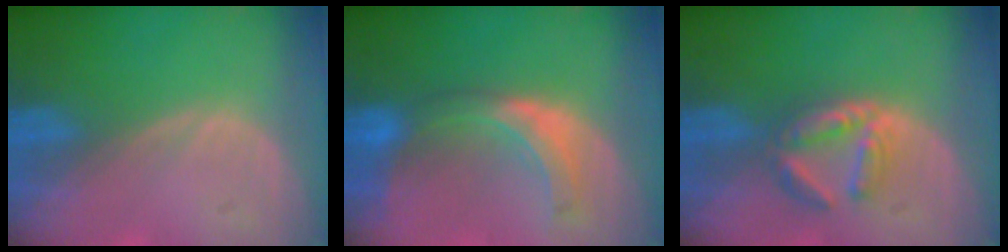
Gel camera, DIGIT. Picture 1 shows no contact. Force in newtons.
{"total": 7.6, "press": 6.8, "slide": 3.3}
{"total": 5.3, "press": 5.3, "slide": 0.8}